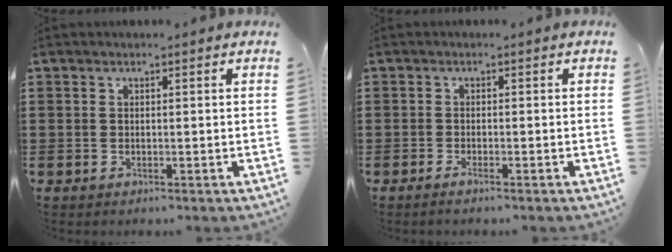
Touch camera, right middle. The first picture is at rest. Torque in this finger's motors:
{"motor_torque": [0.07, 0.35, -0.04, -0.01]}